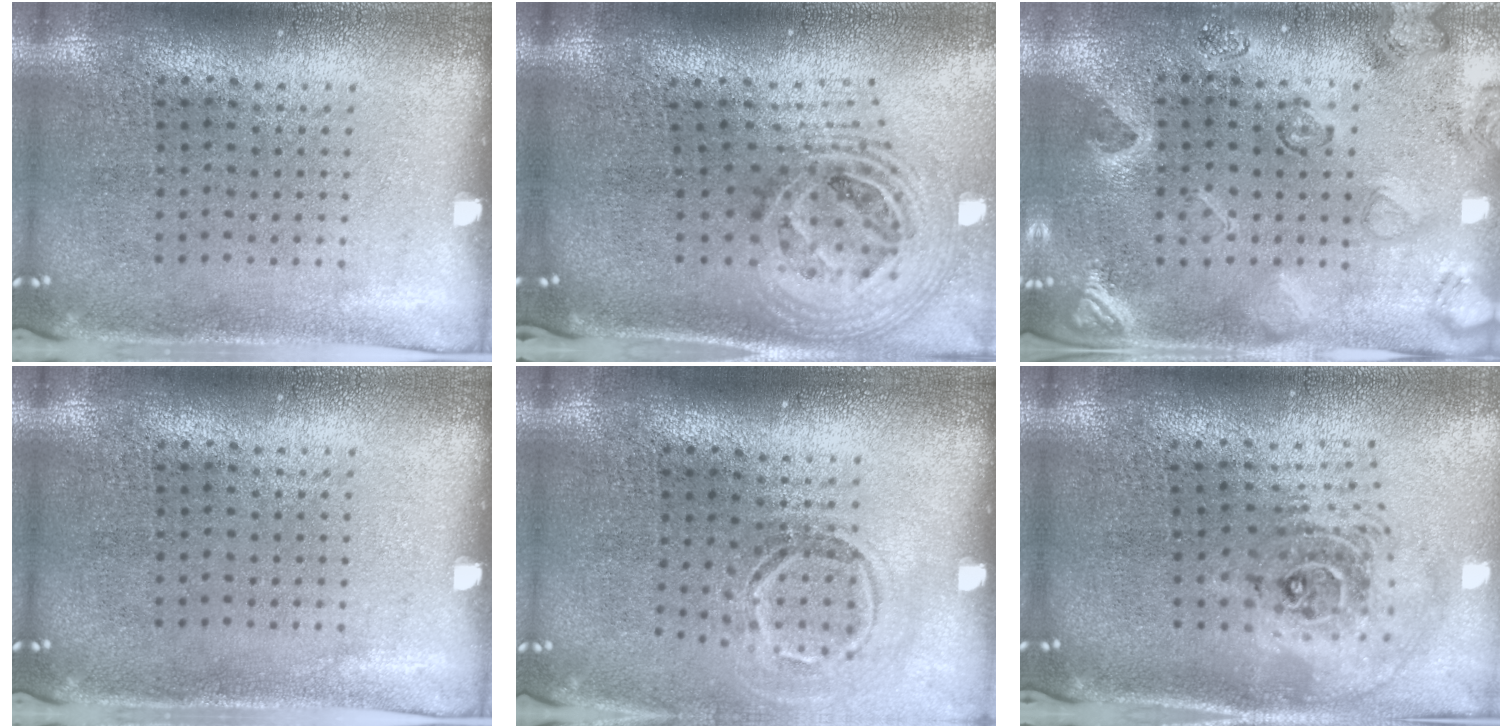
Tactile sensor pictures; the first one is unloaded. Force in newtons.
{"total": 2.2, "press": 1.7, "slide": 1.5}
{"total": 2.2, "press": 1.8, "slide": 1.3}
{"total": 0.0}
{"total": 1.6, "press": 1.1, "slide": 1.2}
{"total": 2.4, "press": 1.8, "slide": 1.6}